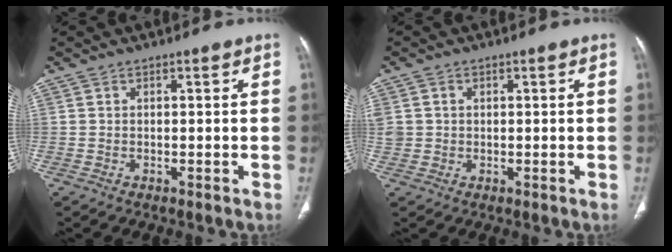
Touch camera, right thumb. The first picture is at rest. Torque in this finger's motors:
{"motor_torque": [-0.04, -0.06, 0.41, 0.19, 0.02]}